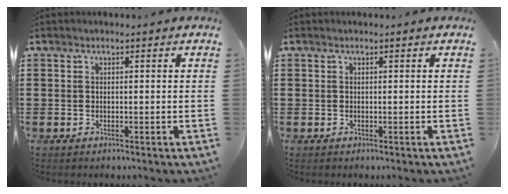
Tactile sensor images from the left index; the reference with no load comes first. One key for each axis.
{"total": 0.0}